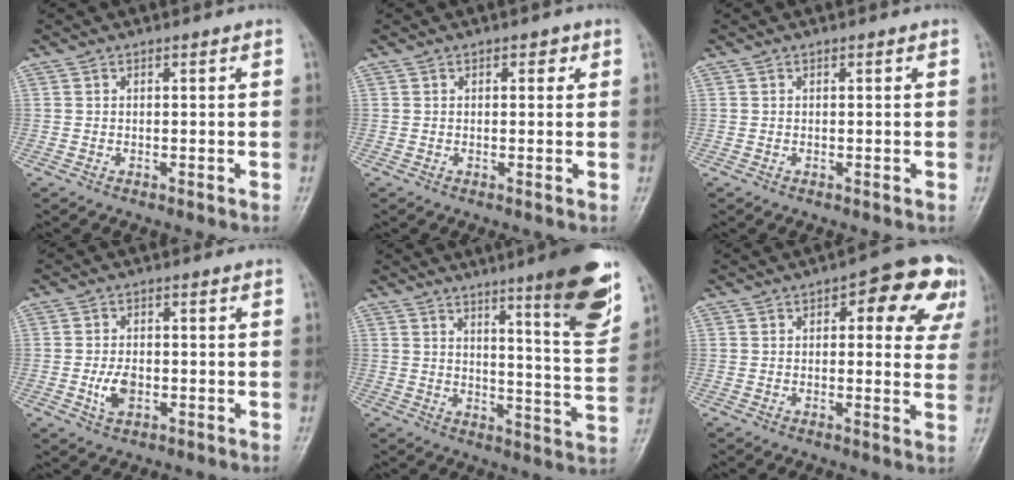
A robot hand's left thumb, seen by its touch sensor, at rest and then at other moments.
{"total": 2.0, "force": [0.8, 1.2, 1.4], "torque": [-0.004, 0.002, 0.007]}
{"total": 0.0}
{"total": 4.5, "force": [-1.1, 2.7, 3.4], "torque": [-0.059, 0.003, -0.017]}
{"total": 15.7, "force": [9.1, 2.0, 12.7], "torque": [-0.148, -0.058, 0.132]}
{"total": 13.7, "force": [5.6, 6.1, 11.0], "torque": [-0.078, 0.001, 0.055]}